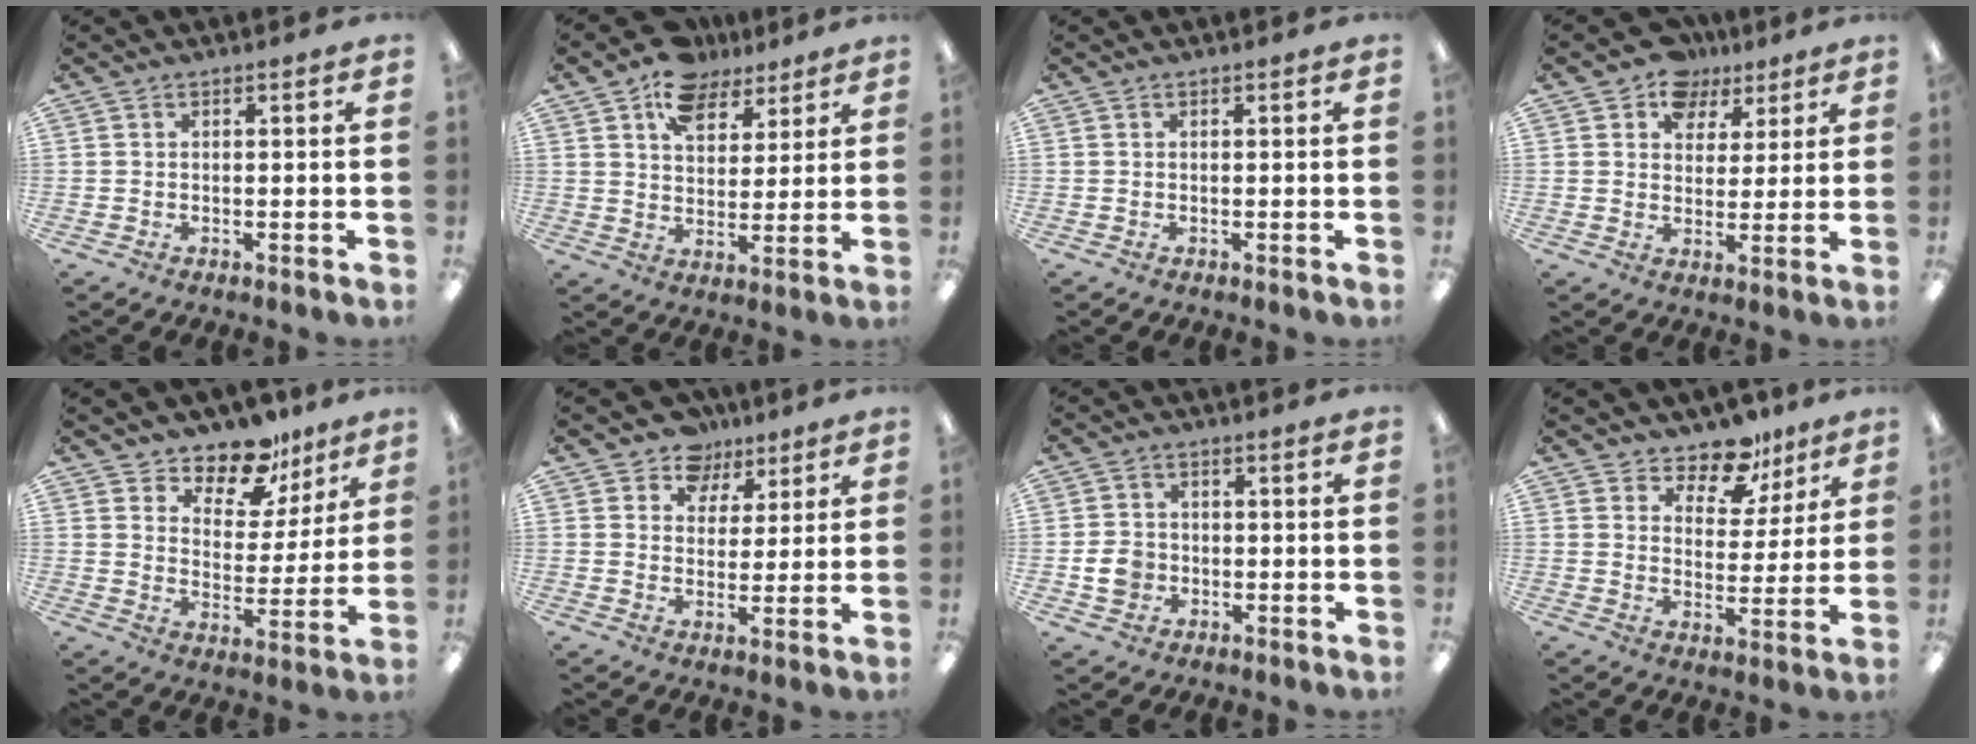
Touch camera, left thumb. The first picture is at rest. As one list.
[{"total": 11.2, "force": [7.7, 7.0, 4.1], "torque": [-0.059, -0.041, 0.140]}, {"total": 0.0}, {"total": 8.8, "force": [5.8, 6.3, 2.2], "torque": [-0.029, -0.037, 0.106]}, {"total": 11.6, "force": [9.6, 5.3, 3.6], "torque": [-0.059, -0.073, 0.176]}, {"total": 7.8, "force": [5.3, 5.6, 1.2], "torque": [-0.016, -0.036, 0.097]}, {"total": 5.5, "force": [-1.2, 4.7, 2.6], "torque": [-0.042, 0.007, -0.021]}, {"total": 10.1, "force": [8.2, 4.9, 3.0], "torque": [-0.048, -0.060, 0.150]}]